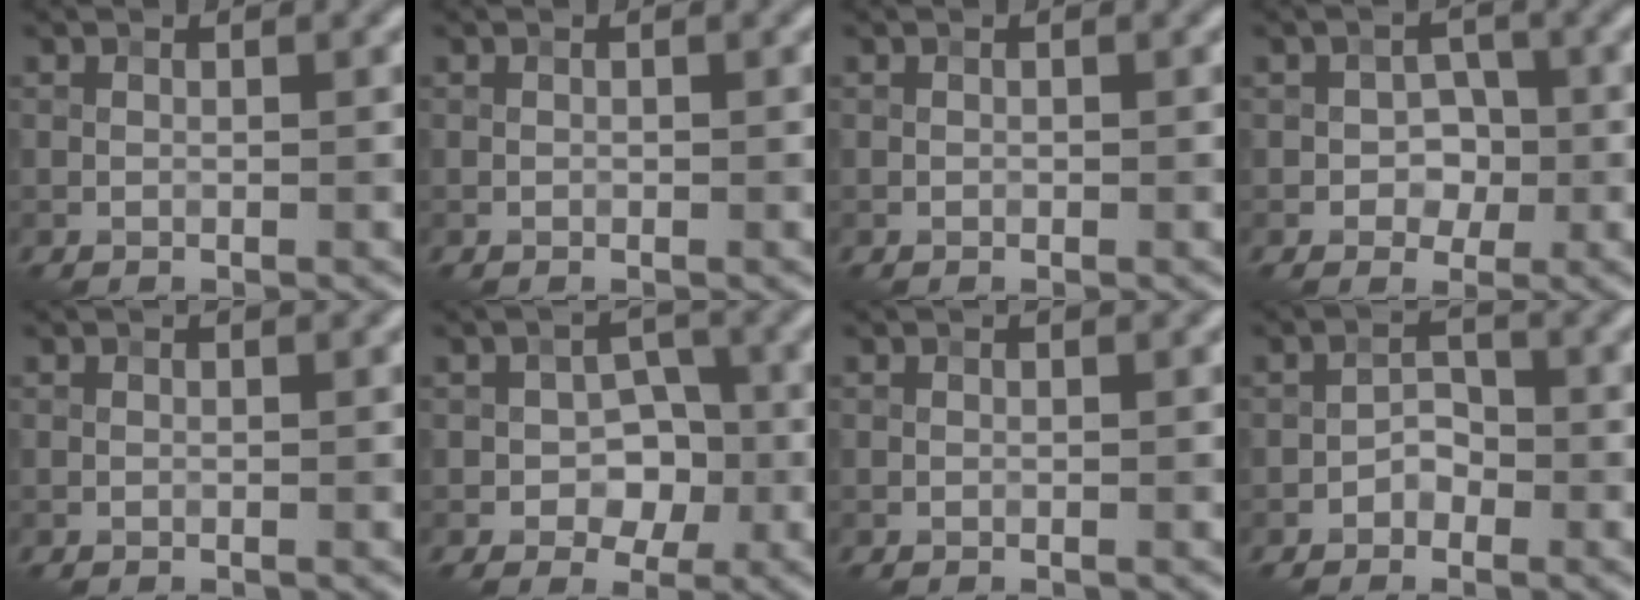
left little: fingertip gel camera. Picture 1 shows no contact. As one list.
[{"total": 0.0}, {"total": 0.0}, {"total": 2.6, "force": [-0.5, 2.2, 1.4], "torque": [-0.013, 0.000, -0.013]}, {"total": 0.0}, {"total": 4.0, "force": [-0.9, 3.0, 2.4], "torque": [-0.023, -0.001, -0.017]}, {"total": 0.0}, {"total": 1.7, "force": [-1.0, 1.2, 0.8], "torque": [-0.010, 0.009, -0.018]}]